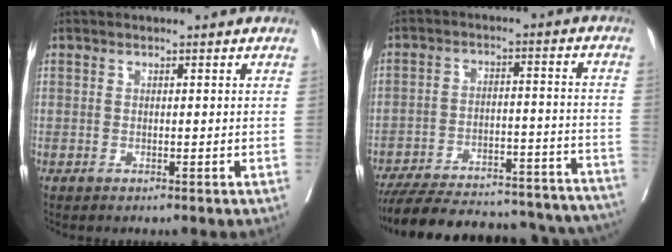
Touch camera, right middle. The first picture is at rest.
{"total": 32.4, "force": [-29.1, 6.8, 12.6], "torque": [-0.165, -0.022, -0.381]}